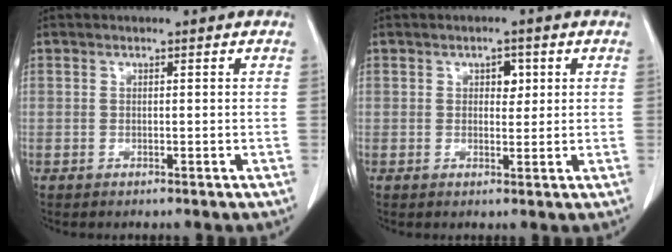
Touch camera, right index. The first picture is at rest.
{"total": 2.2, "force": [0.8, 1.3, 1.6], "torque": [-0.022, 0.001, 0.011]}